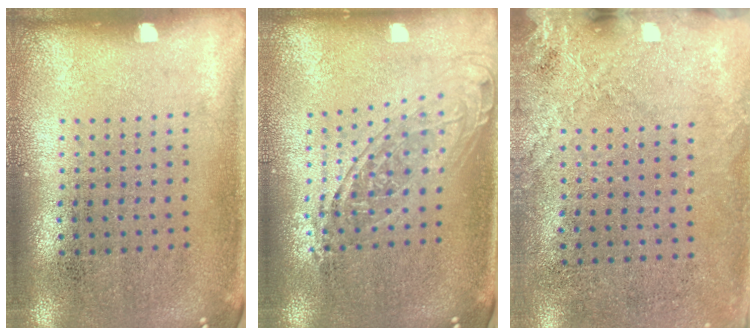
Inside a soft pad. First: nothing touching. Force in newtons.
{"total": 1.8, "press": 1.4, "slide": 1.1}
{"total": 2.5, "press": 2.1, "slide": 1.3}